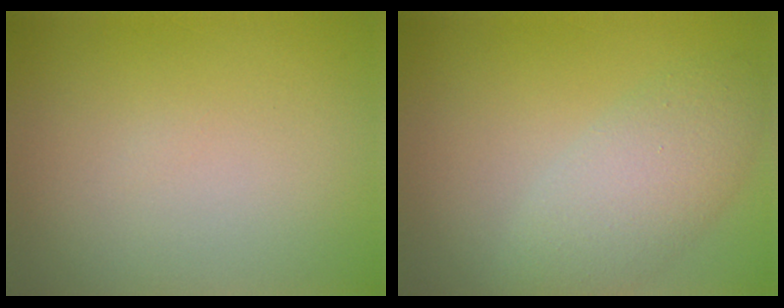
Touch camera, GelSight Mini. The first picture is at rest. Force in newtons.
{"total": 4.5, "press": 4.5, "slide": 0.4}